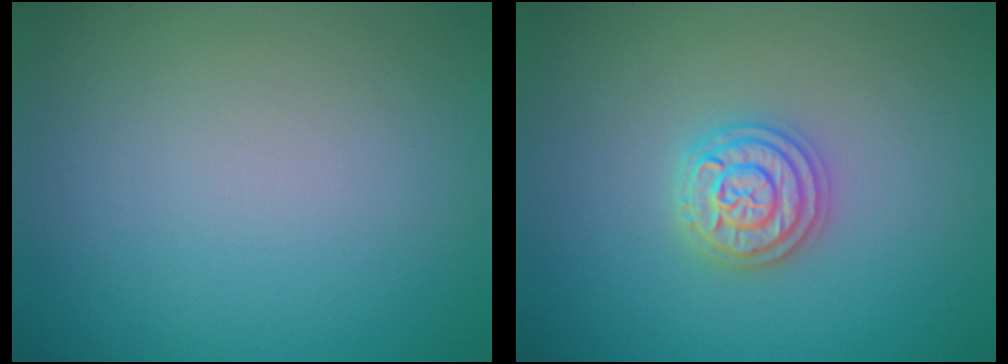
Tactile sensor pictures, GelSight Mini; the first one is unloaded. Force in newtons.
{"total": 3.7, "press": 3.7, "slide": 0.5}